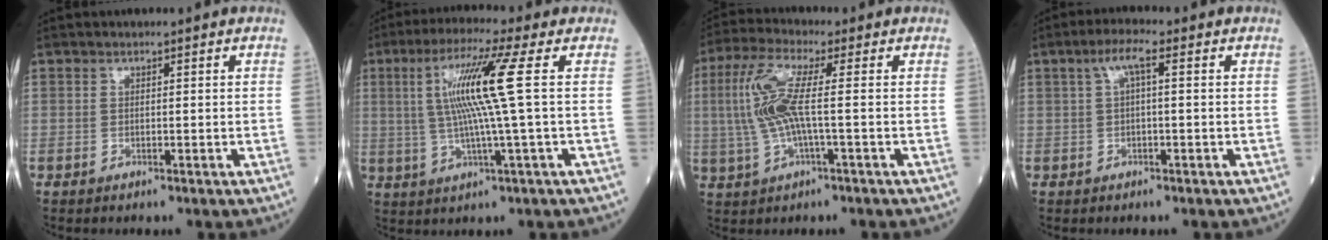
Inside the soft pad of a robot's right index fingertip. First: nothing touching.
{"total": 10.5, "force": [1.8, -1.6, 10.2], "torque": [-0.199, 0.010, 0.036]}
{"total": 8.7, "force": [0.3, 1.3, 8.6], "torque": [-0.199, 0.015, 0.002]}
{"total": 3.5, "force": [1.0, 0.5, 3.3], "torque": [-0.066, 0.017, 0.020]}